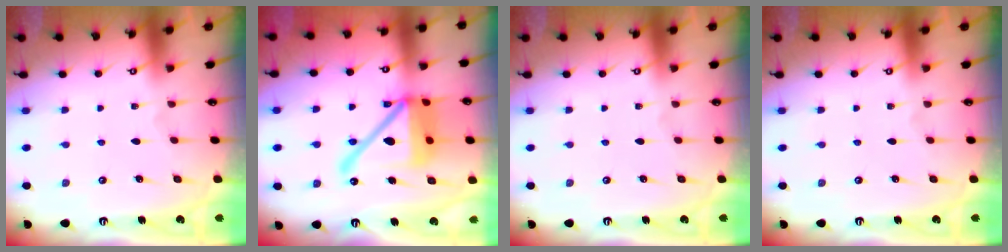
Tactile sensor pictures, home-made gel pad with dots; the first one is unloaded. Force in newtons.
{"total": 19.5, "press": 19.3, "slide": 2.7}
{"total": 0.0}
{"total": 0.0}